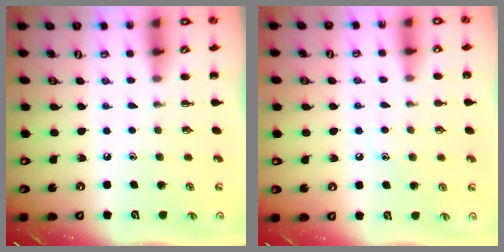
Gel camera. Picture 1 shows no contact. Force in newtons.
{"total": 7.7, "press": 7.5, "slide": 1.8}